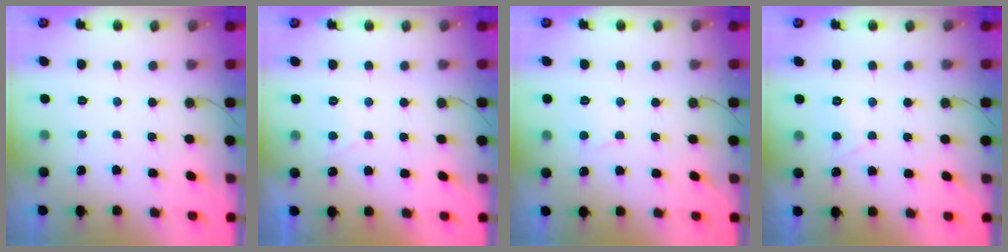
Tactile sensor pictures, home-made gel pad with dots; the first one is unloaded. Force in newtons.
{"total": 1.8, "press": 1.7, "slide": 0.6}
{"total": 3.8, "press": 3.8, "slide": 0.4}
{"total": 2.6, "press": 2.5, "slide": 0.8}